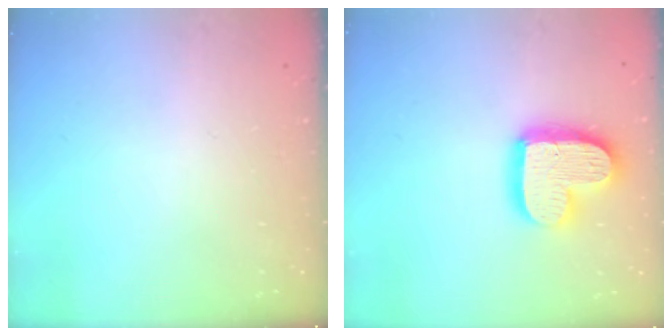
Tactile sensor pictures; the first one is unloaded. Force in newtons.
{"total": 17.1, "press": 17.1, "slide": 1.4}